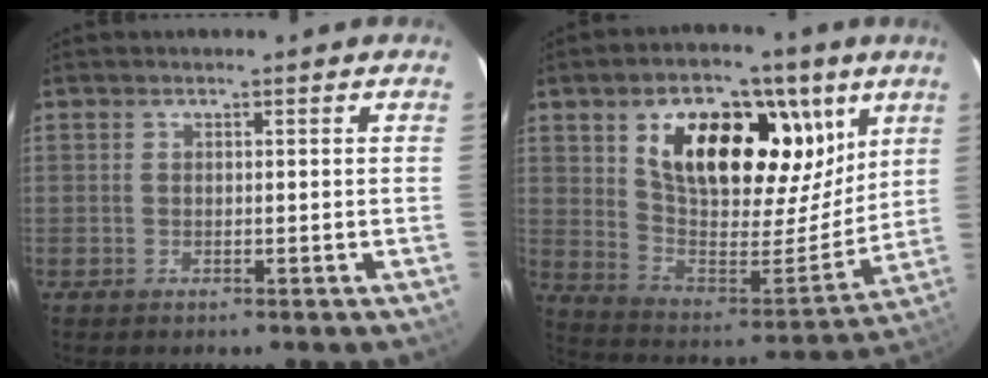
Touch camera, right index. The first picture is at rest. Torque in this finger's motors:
{"motor_torque": [1.12, 0.65, 1.05, 0.21]}